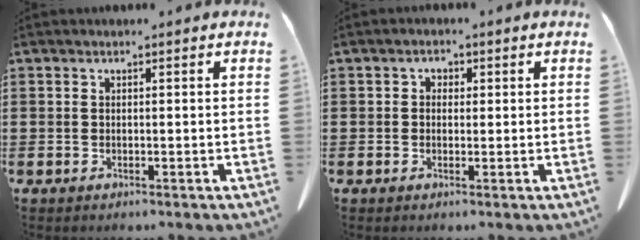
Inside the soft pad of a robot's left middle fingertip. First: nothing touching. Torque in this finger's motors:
{"motor_torque": [-0.24, 0.40, 0.00, 0.00]}